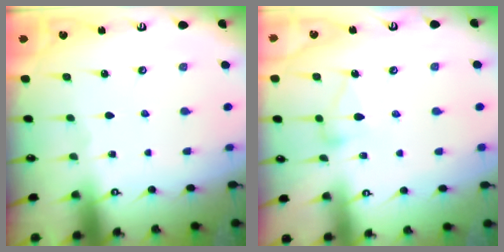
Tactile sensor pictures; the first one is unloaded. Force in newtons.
{"total": 7.9, "press": 7.9, "slide": 0.5}